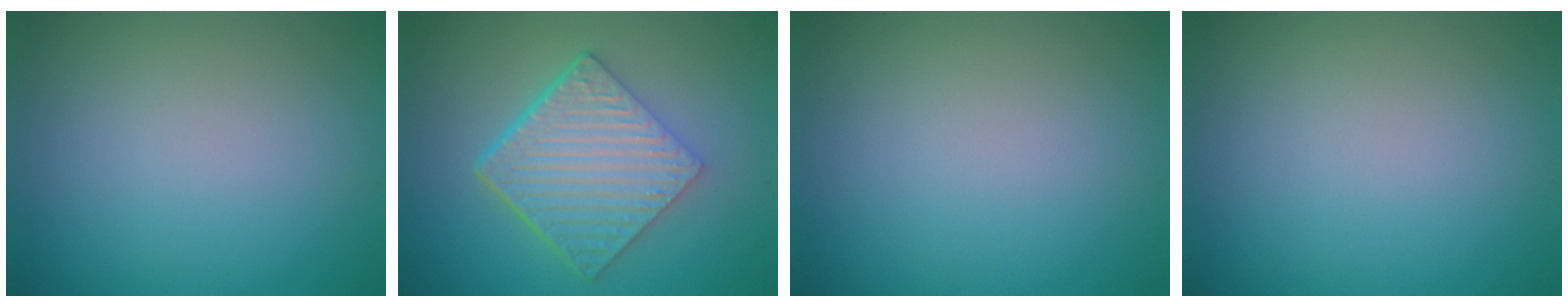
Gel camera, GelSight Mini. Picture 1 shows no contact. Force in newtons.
{"total": 7.1, "press": 4.7, "slide": 5.3}
{"total": 0.0}
{"total": 0.0}